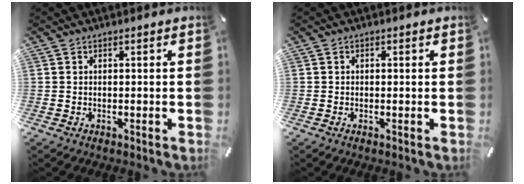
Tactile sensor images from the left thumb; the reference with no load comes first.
{"total": 0.7, "force": [-0.1, 0.7, 0.3], "torque": [-0.005, 0.005, -0.003]}